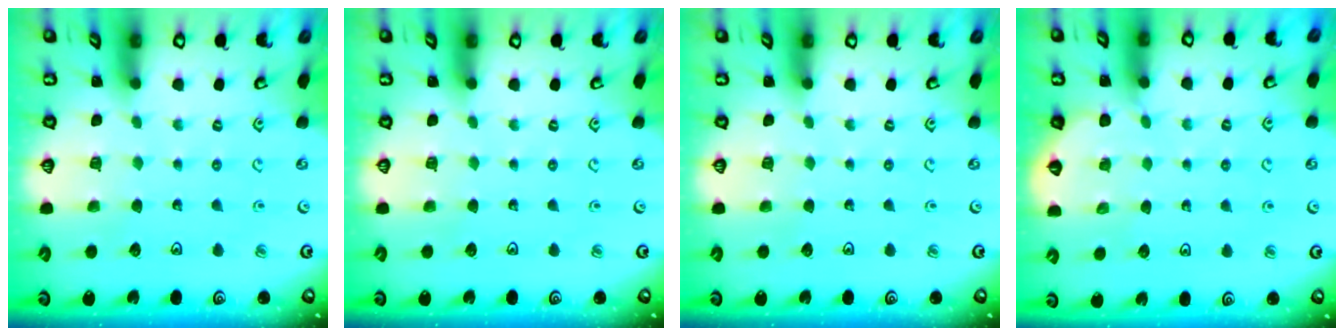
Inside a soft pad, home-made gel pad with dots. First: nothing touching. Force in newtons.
{"total": 0.0}
{"total": 0.0}
{"total": 3.3, "press": 3.3, "slide": 0.4}